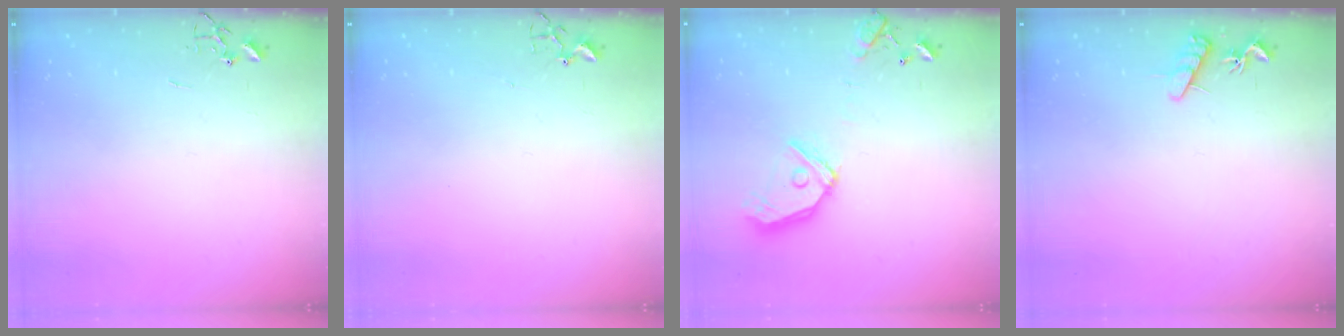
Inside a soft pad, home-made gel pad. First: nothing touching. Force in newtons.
{"total": 1.9, "press": 1.9, "slide": 0.2}
{"total": 14.2, "press": 14.1, "slide": 2.1}
{"total": 8.1, "press": 8.1, "slide": 0.6}